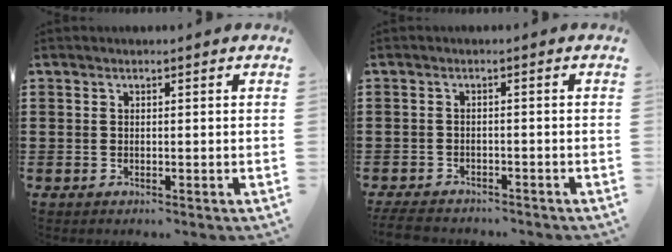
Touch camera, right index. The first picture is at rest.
{"total": 2.8, "force": [-2.7, 0.5, 0.7], "torque": [-0.028, -0.005, -0.061]}